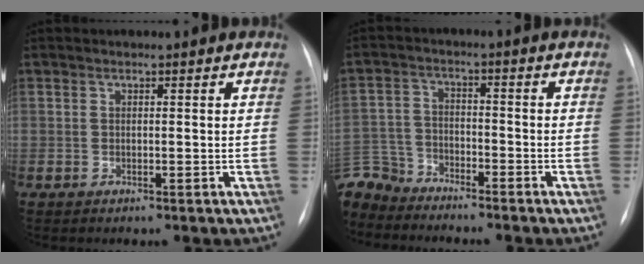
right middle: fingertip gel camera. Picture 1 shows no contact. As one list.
[{"total": 9.3, "force": [-8.8, 2.9, 0.8], "torque": [-0.029, 0.005, -0.172]}]